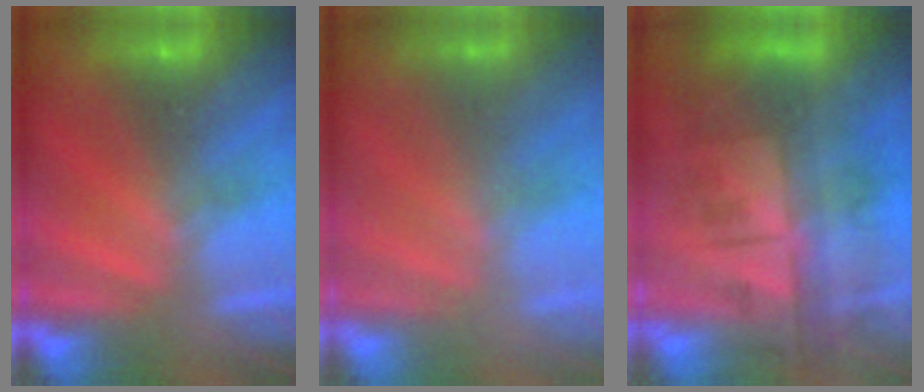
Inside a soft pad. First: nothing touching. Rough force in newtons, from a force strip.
{"total": 2.3}
{"total": 10.2}